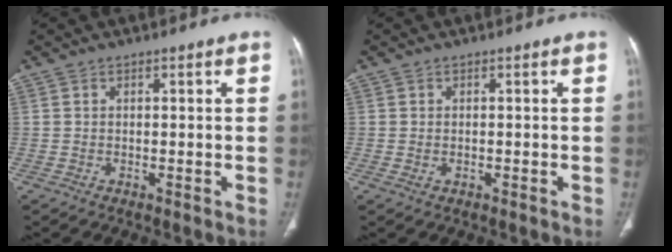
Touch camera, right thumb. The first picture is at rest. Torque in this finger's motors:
{"motor_torque": [-0.31, 0.23, 0.20, 0.42, 0.09]}